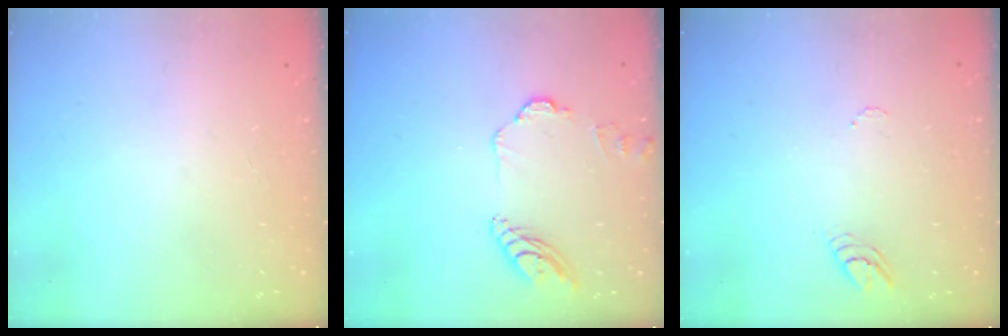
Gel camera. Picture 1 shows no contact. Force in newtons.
{"total": 10.4, "press": 10.3, "slide": 0.9}
{"total": 3.6, "press": 3.6, "slide": 0.2}